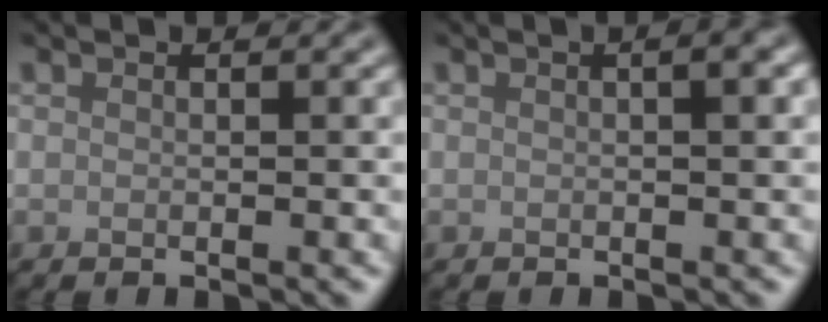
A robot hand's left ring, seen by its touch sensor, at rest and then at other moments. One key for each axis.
{"total": 1.9, "fx": 0.4, "fy": 0.4, "fz": 1.8, "tx": -0.022, "ty": 0.007, "tz": 0.006}